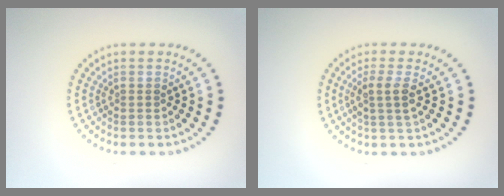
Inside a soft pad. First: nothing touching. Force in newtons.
{"total": 2.1, "press": 1.7, "slide": 1.1}